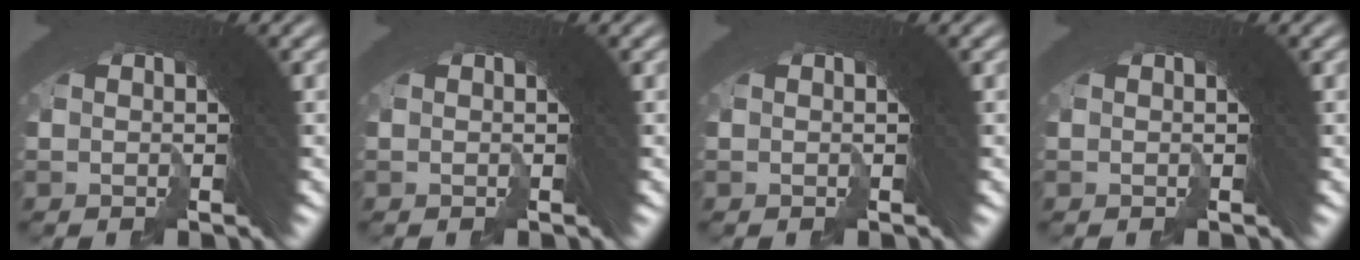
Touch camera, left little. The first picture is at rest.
{"total": 0.0}
{"total": 0.0}
{"total": 0.0}